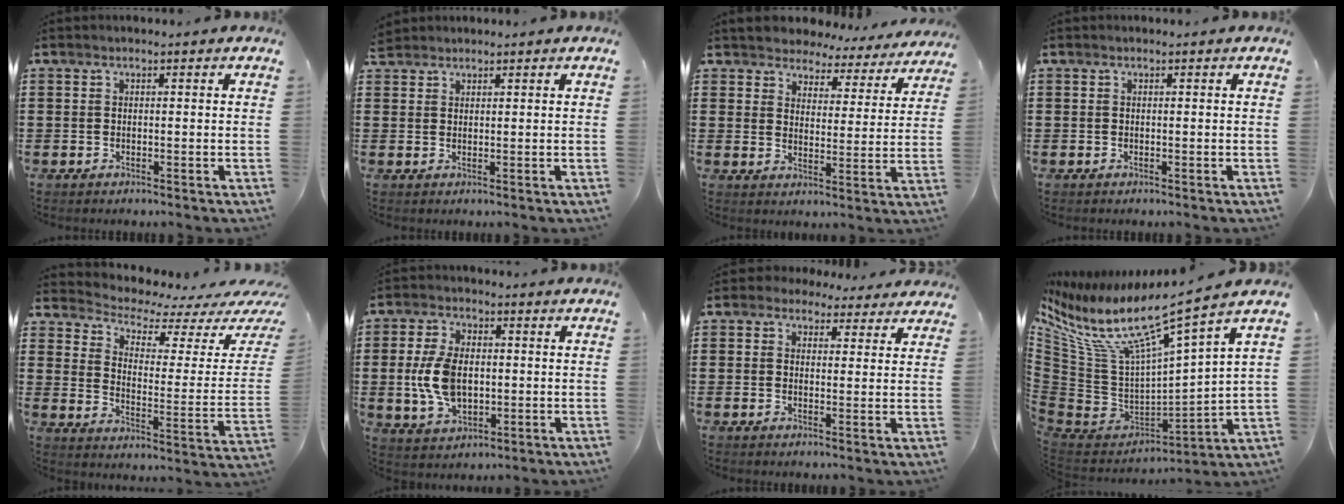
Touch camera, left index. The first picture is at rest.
{"total": 1.8, "force": [1.7, 0.7, 0.1], "torque": [-0.007, 0.003, 0.034]}
{"total": 4.1, "force": [4.0, 1.0, -0.4], "torque": [-0.019, -0.029, 0.065]}
{"total": 0.0}
{"total": 3.6, "force": [3.0, 1.1, 1.6], "torque": [-0.053, -0.029, 0.043]}
{"total": 8.5, "force": [-0.1, 5.3, 6.7], "torque": [-0.166, 0.005, -0.010]}
{"total": 3.0, "force": [2.3, 1.8, 0.7], "torque": [-0.025, 0.004, 0.042]}
{"total": 10.9, "force": [6.7, 2.4, 8.3], "torque": [-0.198, -0.056, 0.101]}